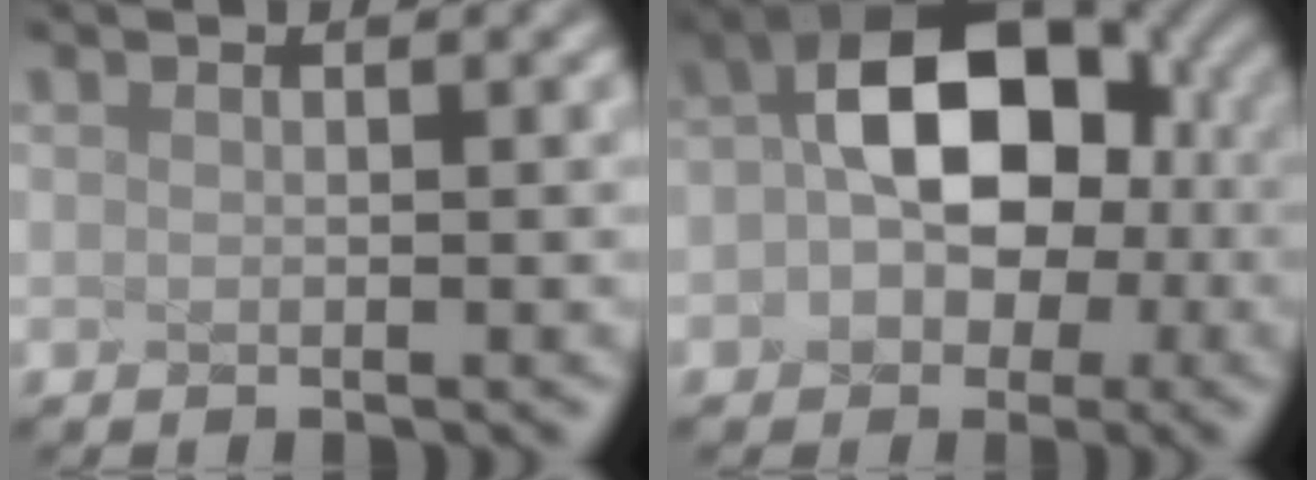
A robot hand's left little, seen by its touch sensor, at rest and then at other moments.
{"total": 8.1, "force": [-1.0, 5.4, 6.0], "torque": [-0.119, 0.008, 0.012]}